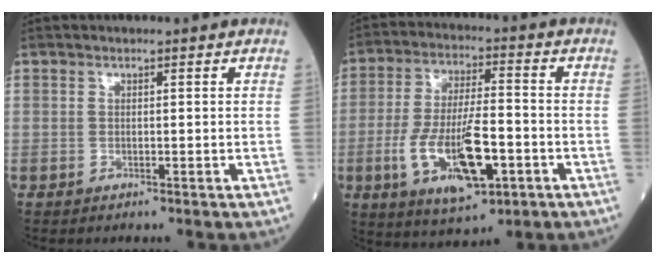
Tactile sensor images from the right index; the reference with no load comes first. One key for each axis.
{"total": 13.6, "fx": -4.3, "fy": 3.9, "fz": 12.3, "tx": -0.240, "ty": -0.009, "tz": -0.068}